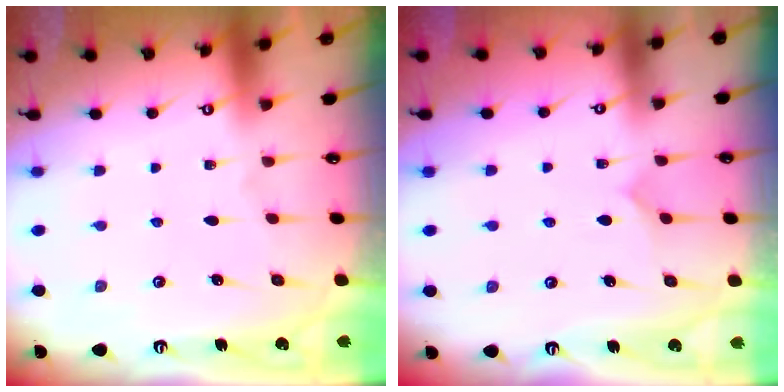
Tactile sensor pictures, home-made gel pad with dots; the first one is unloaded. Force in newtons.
{"total": 3.3, "press": 3.3, "slide": 0.4}